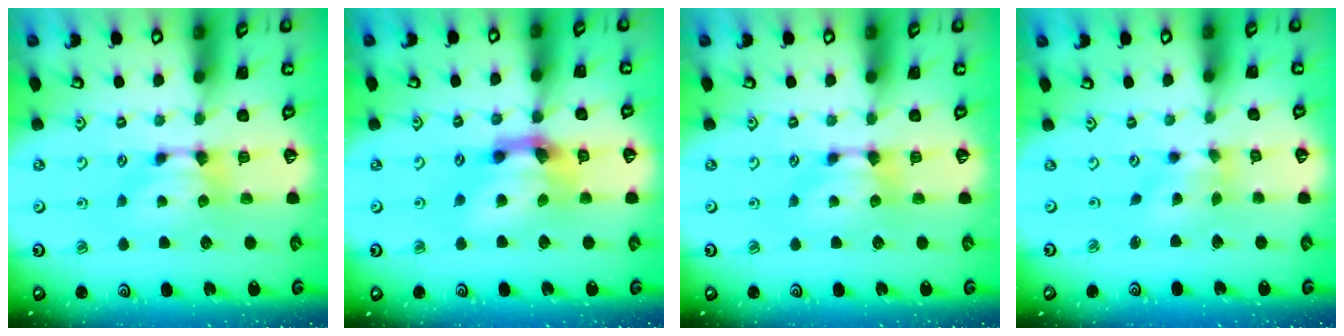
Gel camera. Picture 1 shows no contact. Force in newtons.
{"total": 6.7, "press": 6.2, "slide": 2.4}
{"total": 0.0}
{"total": 2.1, "press": 1.6, "slide": 1.3}